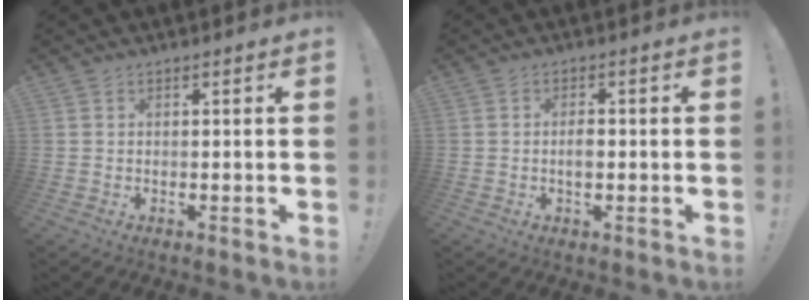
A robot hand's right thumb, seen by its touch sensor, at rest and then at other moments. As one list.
[{"total": 2.8, "force": [-0.7, 1.3, 2.4], "torque": [-0.034, 0.003, -0.016]}]